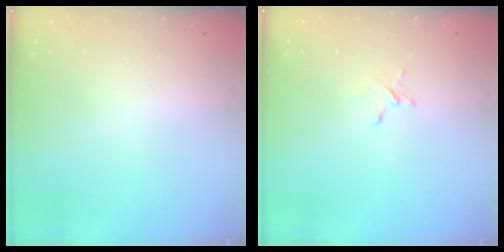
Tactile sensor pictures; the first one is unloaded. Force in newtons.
{"total": 2.4, "press": 2.4, "slide": 0.2}